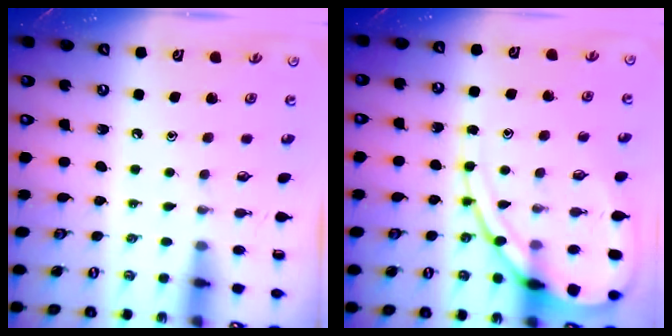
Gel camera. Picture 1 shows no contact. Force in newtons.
{"total": 15.0, "press": 14.9, "slide": 1.2}